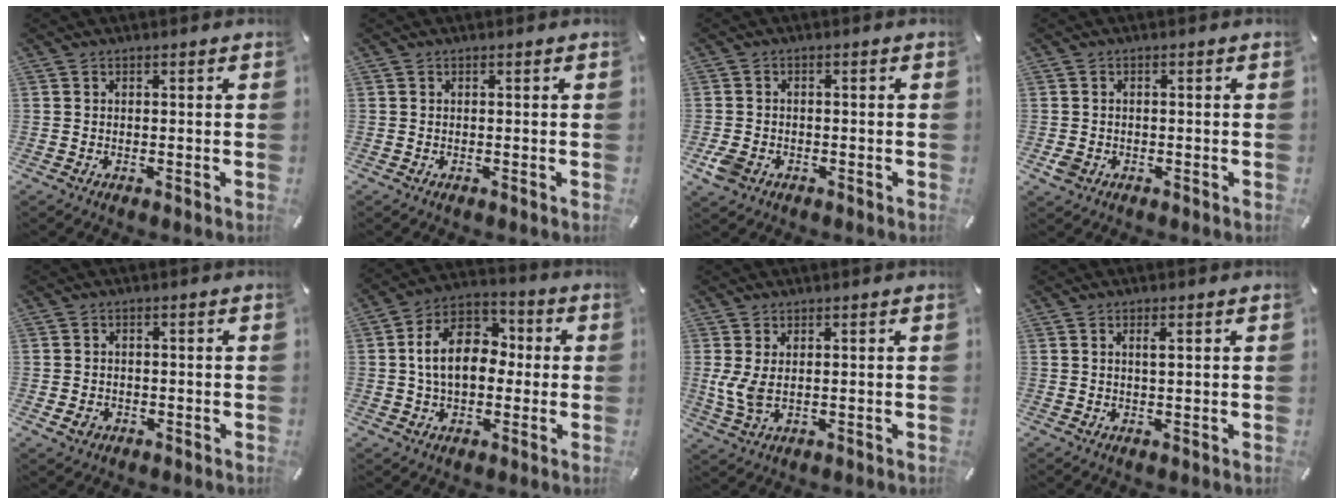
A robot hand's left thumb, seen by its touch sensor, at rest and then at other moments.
{"total": 0.0}
{"total": 3.8, "force": [-1.7, 2.7, 2.0], "torque": [-0.053, 0.000, -0.035]}
{"total": 2.2, "force": [-0.8, 1.8, 1.0], "torque": [-0.018, 0.004, -0.014]}
{"total": 2.4, "force": [-0.8, 2.1, 1.0], "torque": [-0.016, 0.004, -0.016]}
{"total": 13.2, "force": [0.4, 9.4, 9.2], "torque": [-0.171, 0.017, 0.007]}
{"total": 5.7, "force": [0.6, 2.8, 5.0], "torque": [-0.116, -0.003, 0.008]}
{"total": 1.8, "force": [0.6, 0.3, 1.7], "torque": [-0.034, 0.001, 0.009]}